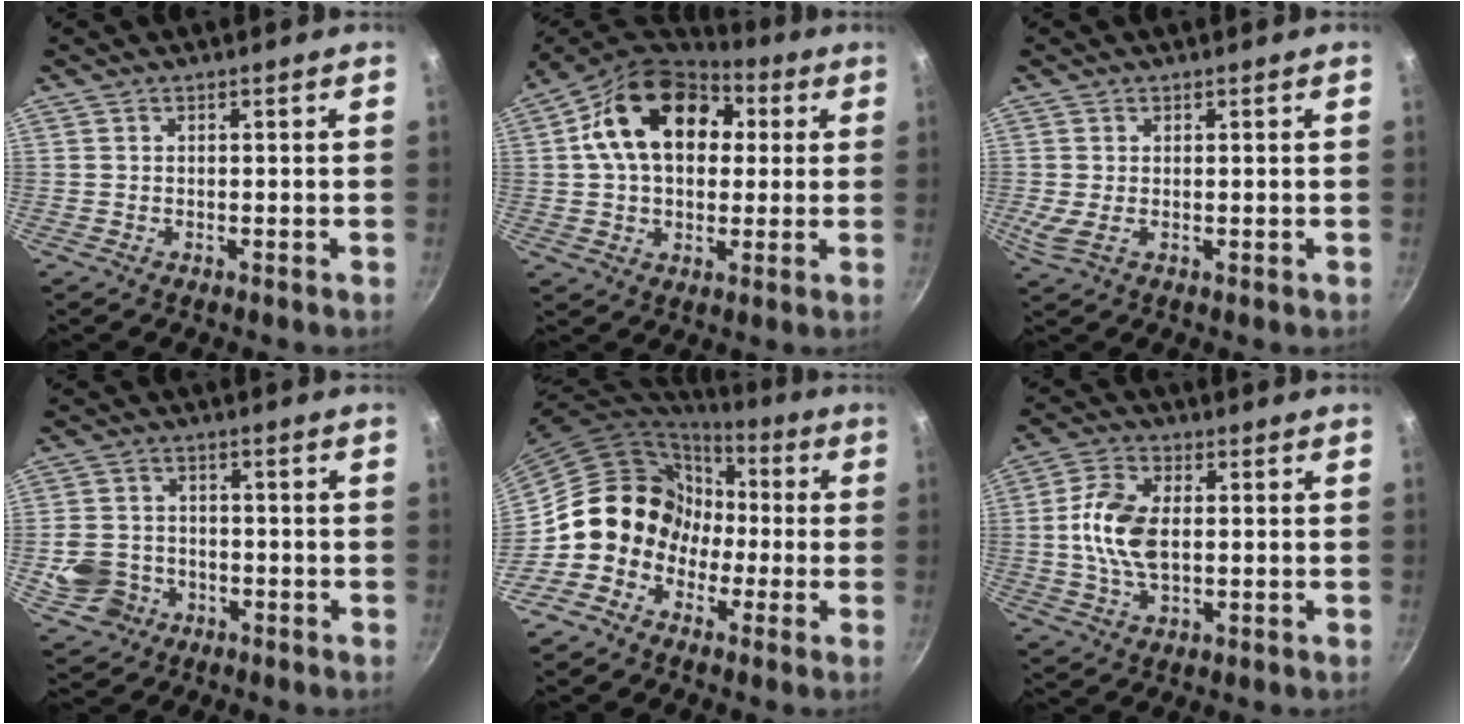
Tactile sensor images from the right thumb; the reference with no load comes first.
{"total": 19.4, "force": [4.4, 13.6, 13.1], "torque": [-0.193, 0.023, 0.056]}
{"total": 2.8, "force": [0.2, 1.5, 2.4], "torque": [-0.045, -0.004, 0.008]}
{"total": 8.2, "force": [-2.8, 7.0, 3.2], "torque": [-0.049, 0.025, -0.049]}
{"total": 12.2, "force": [-1.8, 11.3, 4.3], "torque": [-0.022, 0.056, -0.042]}
{"total": 10.2, "force": [0.3, 5.9, 8.3], "torque": [-0.159, 0.012, -0.001]}